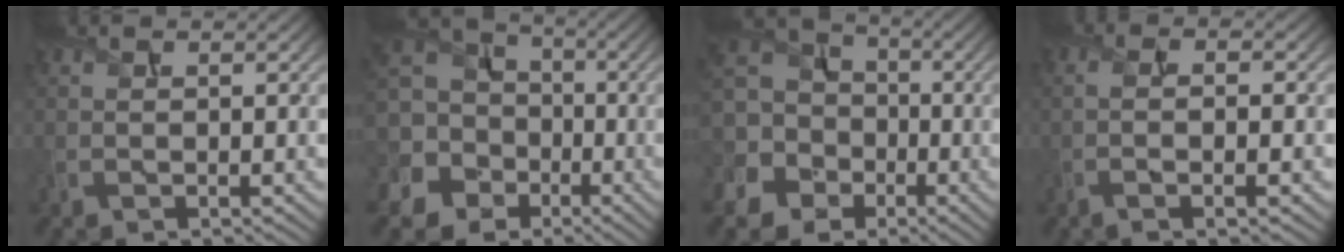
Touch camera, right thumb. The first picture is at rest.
{"total": 13.4, "force": [-2.0, 12.0, 5.6], "torque": [-0.209, 0.003, -0.062]}
{"total": 11.8, "force": [-1.9, 10.4, 5.1], "torque": [-0.175, 0.005, -0.068]}
{"total": 3.8, "force": [-0.9, 0.9, 3.5], "torque": [-0.060, 0.002, -0.022]}